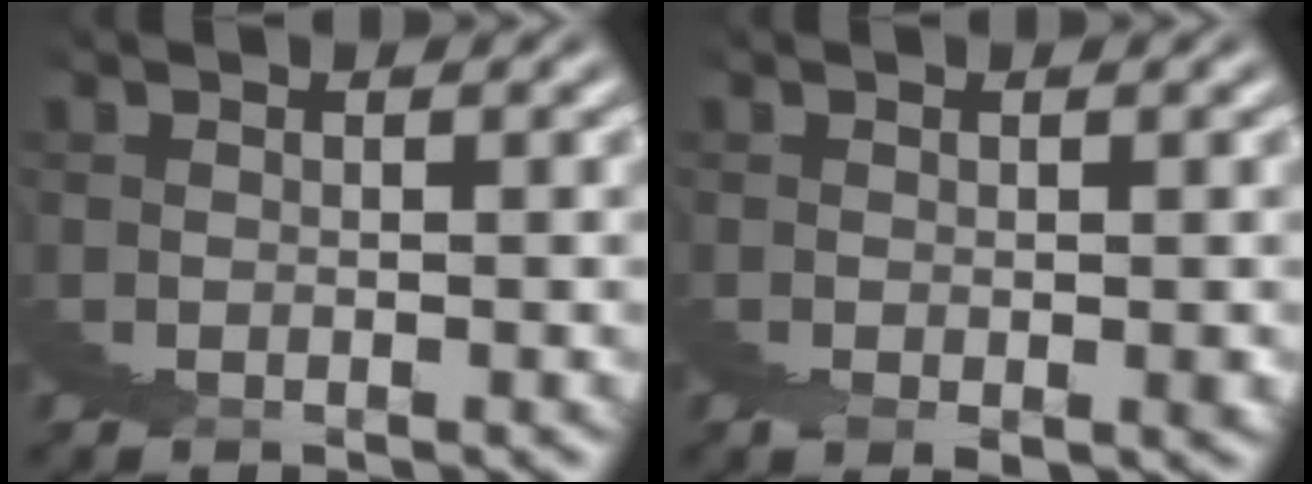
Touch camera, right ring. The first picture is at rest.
{"total": 2.1, "force": [1.1, -1.7, -0.3], "torque": [0.033, 0.025, 0.009]}